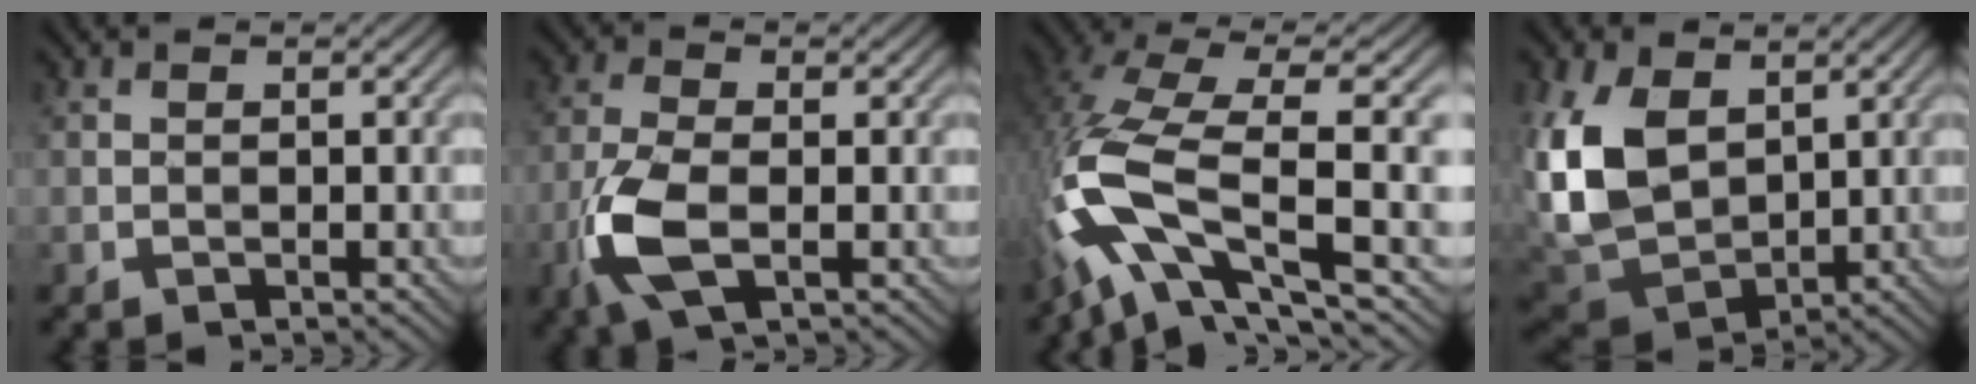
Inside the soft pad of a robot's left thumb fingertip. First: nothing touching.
{"total": 7.1, "force": [-2.3, 3.0, 6.0], "torque": [-0.148, -0.001, -0.053]}
{"total": 15.3, "force": [-2.3, 5.4, 14.1], "torque": [-0.322, 0.003, -0.035]}
{"total": 12.6, "force": [3.8, 8.1, 8.8], "torque": [-0.241, 0.011, 0.073]}